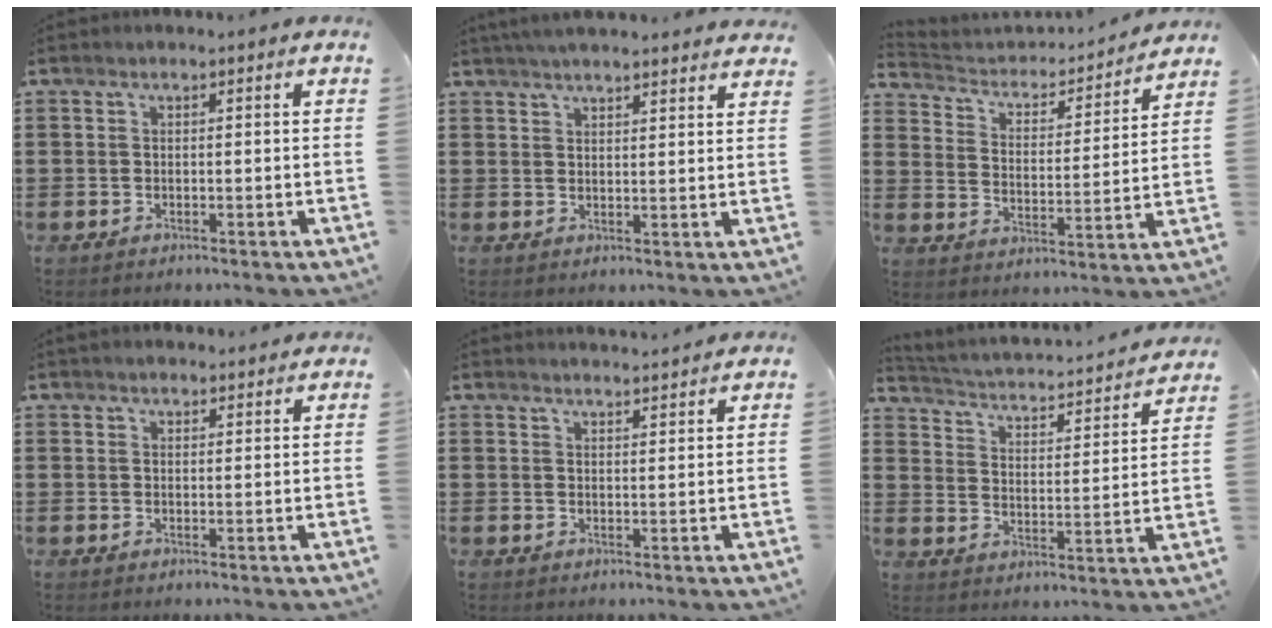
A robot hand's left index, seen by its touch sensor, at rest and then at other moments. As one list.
[{"total": 3.8, "force": [3.7, -0.1, 0.9], "torque": [-0.027, -0.006, 0.069]}, {"total": 3.0, "force": [2.8, 1.1, 0.2], "torque": [-0.029, -0.028, 0.037]}, {"total": 1.8, "force": [1.8, 0.3, 0.1], "torque": [-0.005, 0.003, 0.036]}, {"total": 2.3, "force": [2.3, -0.3, 0.0], "torque": [-0.007, -0.006, 0.045]}, {"total": 1.6, "force": [1.6, 0.3, 0.4], "torque": [-0.026, -0.027, 0.013]}]